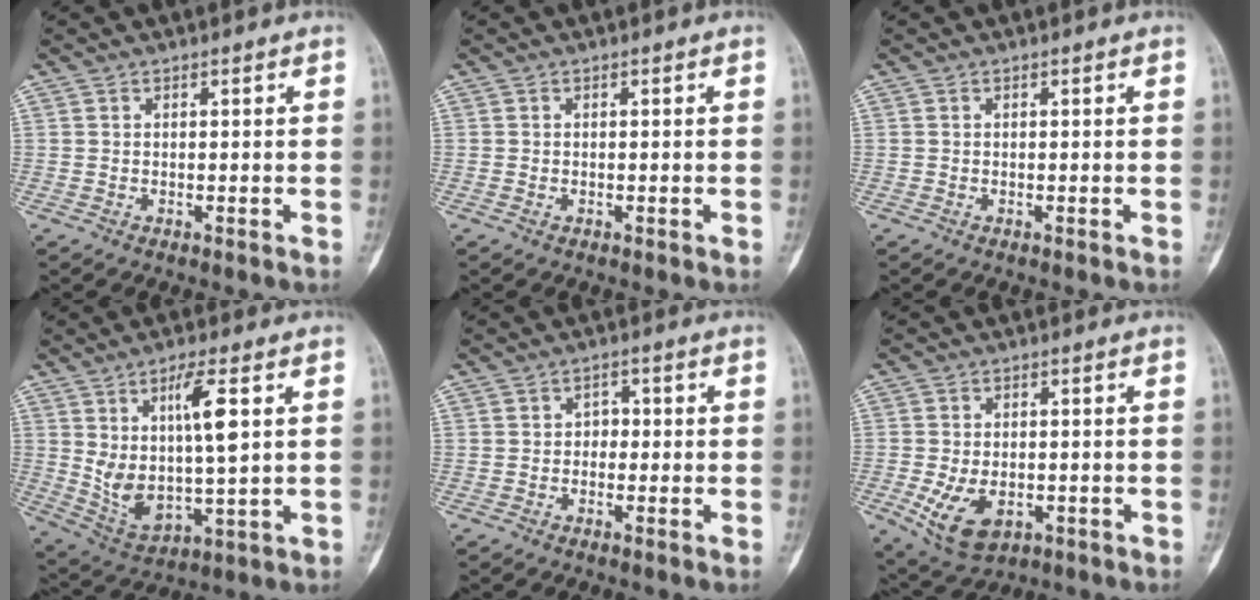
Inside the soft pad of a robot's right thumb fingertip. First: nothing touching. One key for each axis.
{"total": 0.0}
{"total": 0.0}
{"total": 12.7, "fx": 3.5, "fy": 3.8, "fz": 11.6, "tx": -0.215, "ty": -0.025, "tz": 0.080}
{"total": 2.1, "fx": -0.4, "fy": 1.7, "fz": 1.1, "tx": 0.010, "ty": 0.008, "tz": -0.016}
{"total": 8.8, "fx": -2.4, "fy": 5.5, "fz": 6.4, "tx": -0.113, "ty": -0.002, "tz": -0.027}